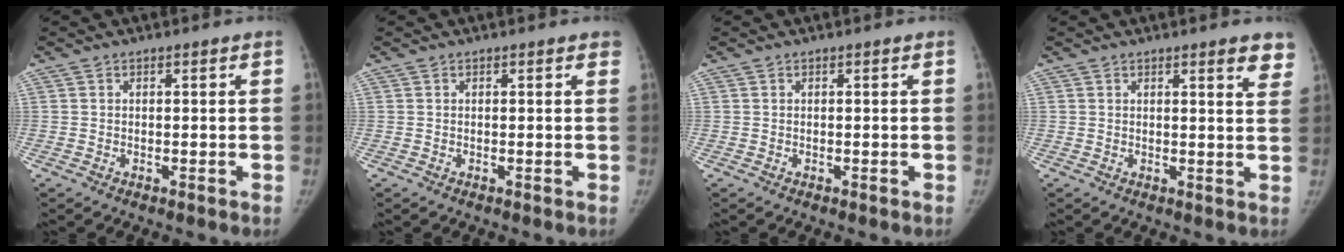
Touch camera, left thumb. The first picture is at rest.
{"total": 0.8, "force": [0.6, 0.4, 0.4], "torque": [0.000, 0.001, 0.003]}
{"total": 0.0}
{"total": 4.8, "force": [3.4, 1.2, 3.2], "torque": [-0.019, -0.016, 0.034]}